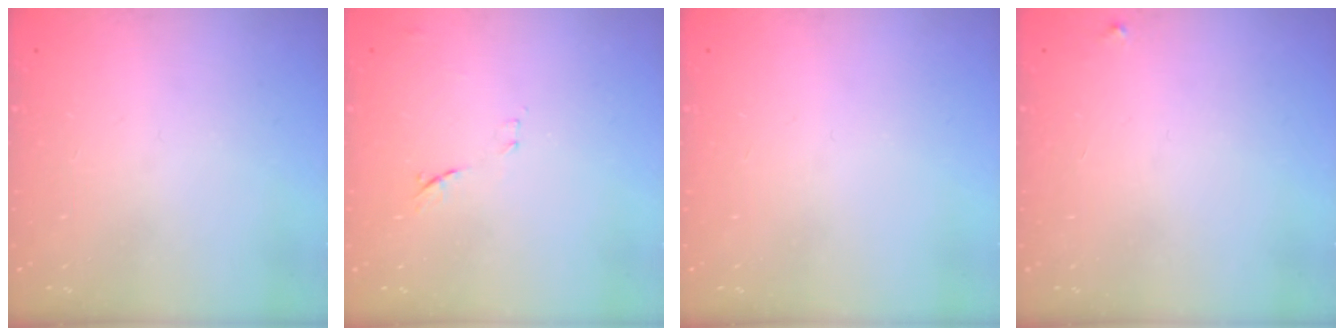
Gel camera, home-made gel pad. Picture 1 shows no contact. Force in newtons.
{"total": 7.5, "press": 7.5, "slide": 0.8}
{"total": 0.0}
{"total": 2.3, "press": 2.3, "slide": 0.2}